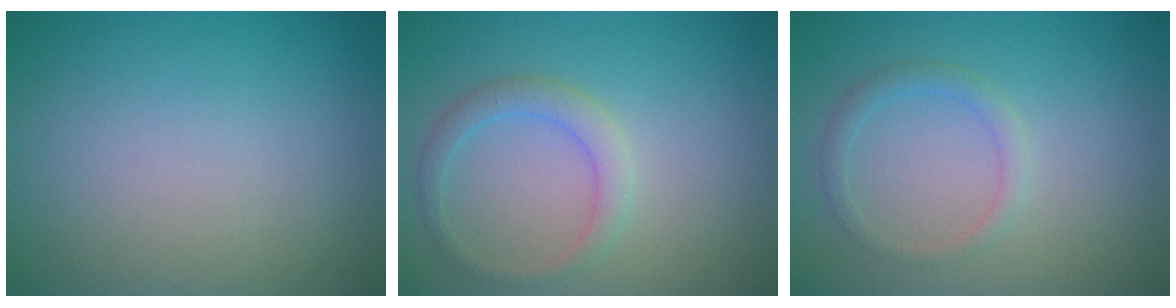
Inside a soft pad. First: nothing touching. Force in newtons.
{"total": 2.2, "press": 2.2, "slide": 0.2}
{"total": 1.5, "press": 1.5, "slide": 0.1}